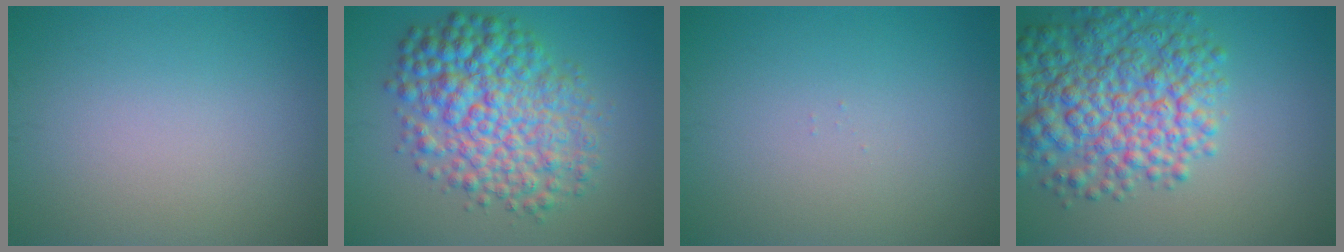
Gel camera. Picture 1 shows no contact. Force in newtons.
{"total": 8.4, "press": 8.4, "slide": 0.0}
{"total": 0.0}
{"total": 8.9, "press": 8.9, "slide": 0.3}